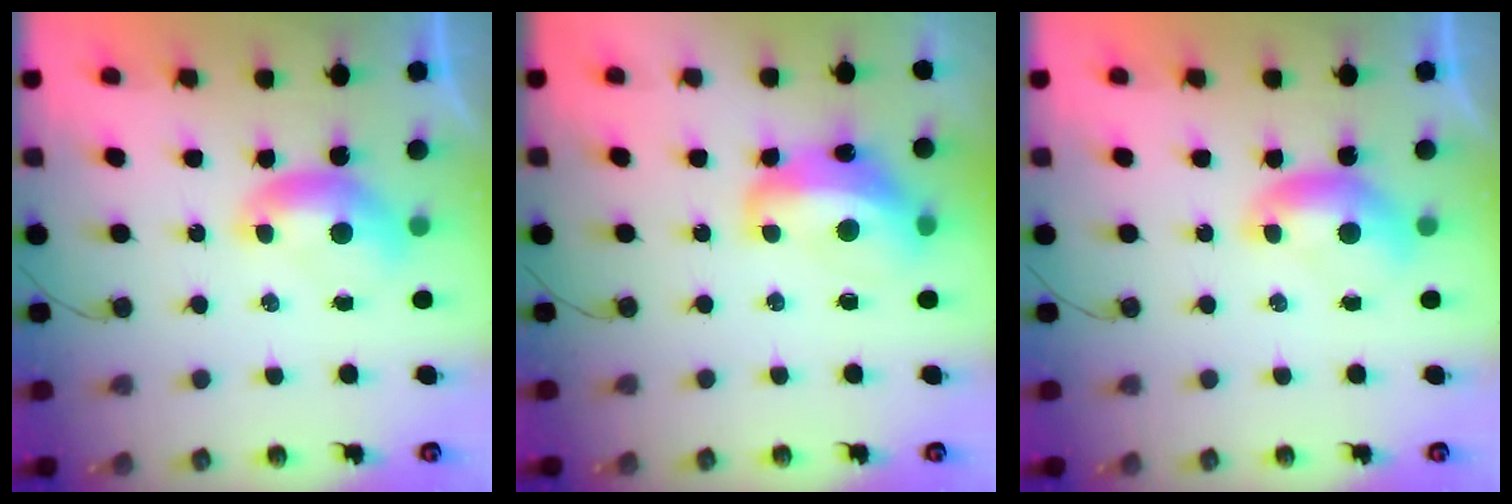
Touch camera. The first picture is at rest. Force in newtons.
{"total": 8.7, "press": 8.5, "slide": 2.0}
{"total": 0.0}